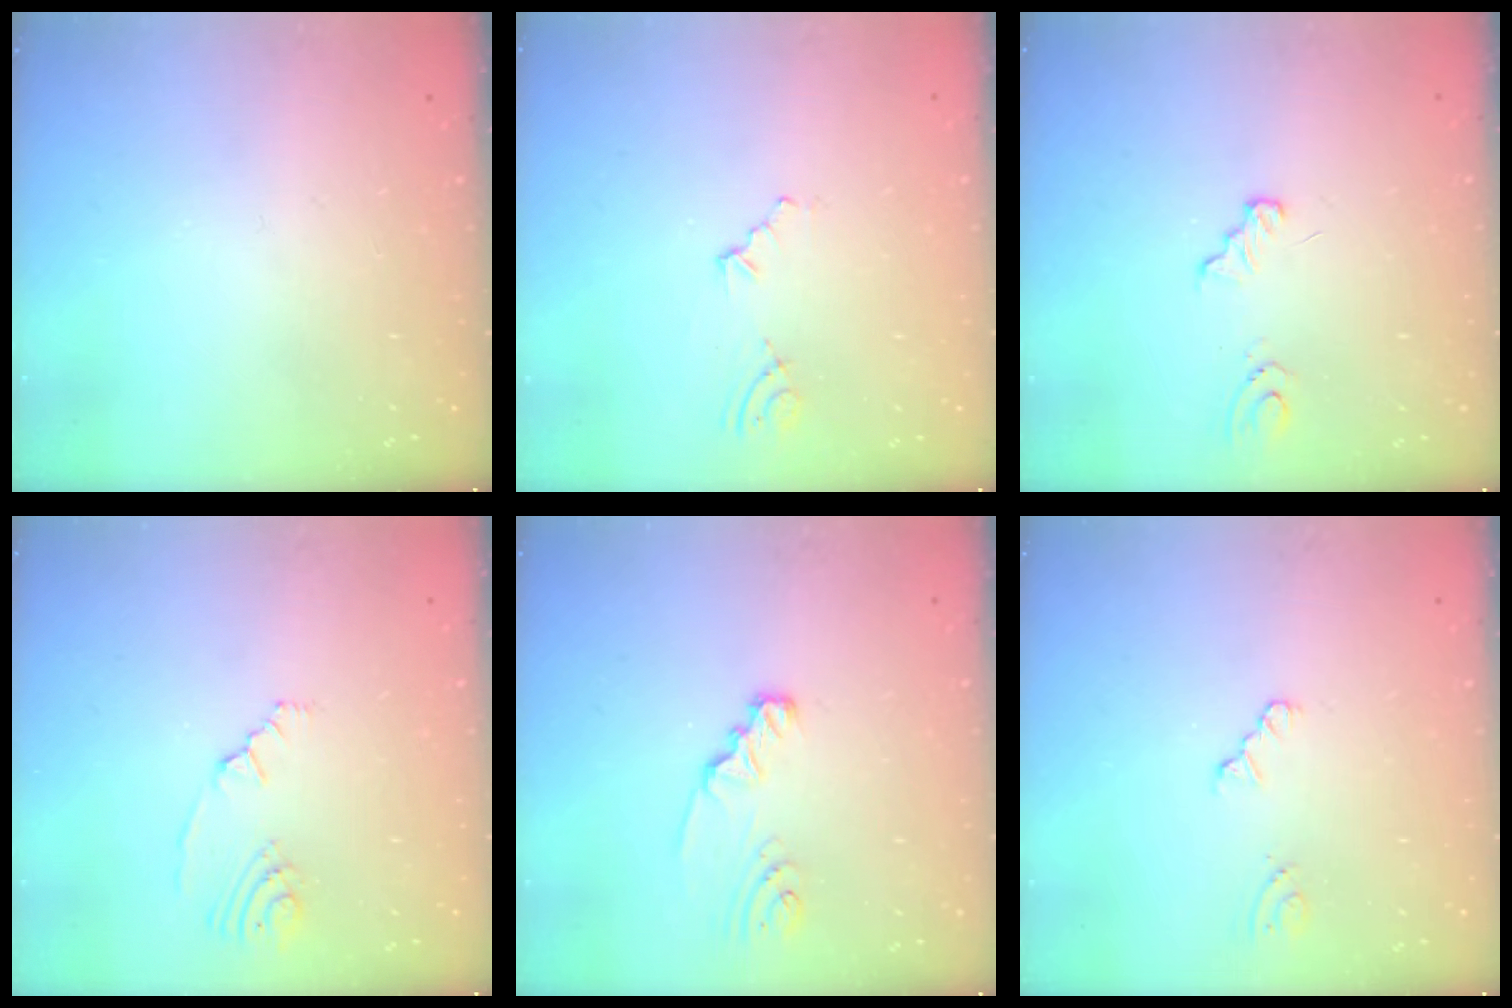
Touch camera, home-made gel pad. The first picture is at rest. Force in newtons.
{"total": 3.0, "press": 2.2, "slide": 2.0}
{"total": 3.3, "press": 3.3, "slide": 0.2}
{"total": 3.1, "press": 2.3, "slide": 2.1}
{"total": 2.4, "press": 2.4, "slide": 0.1}
{"total": 1.2, "press": 1.2, "slide": 0.2}